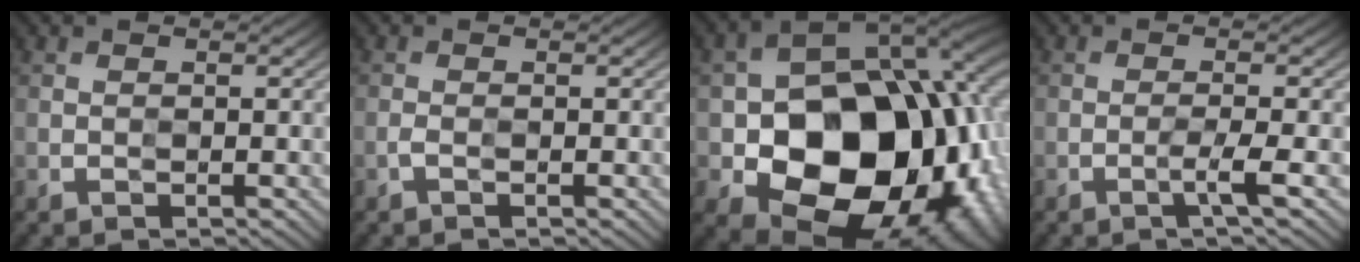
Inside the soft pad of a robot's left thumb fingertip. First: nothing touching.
{"total": 0.8, "force": [-0.7, 0.0, 0.4], "torque": [-0.014, 0.000, -0.014]}
{"total": 20.0, "force": [-4.9, 14.6, 12.7], "torque": [-0.202, -0.041, -0.056]}
{"total": 1.8, "force": [-1.3, -0.5, 1.2], "torque": [-0.020, 0.012, -0.032]}